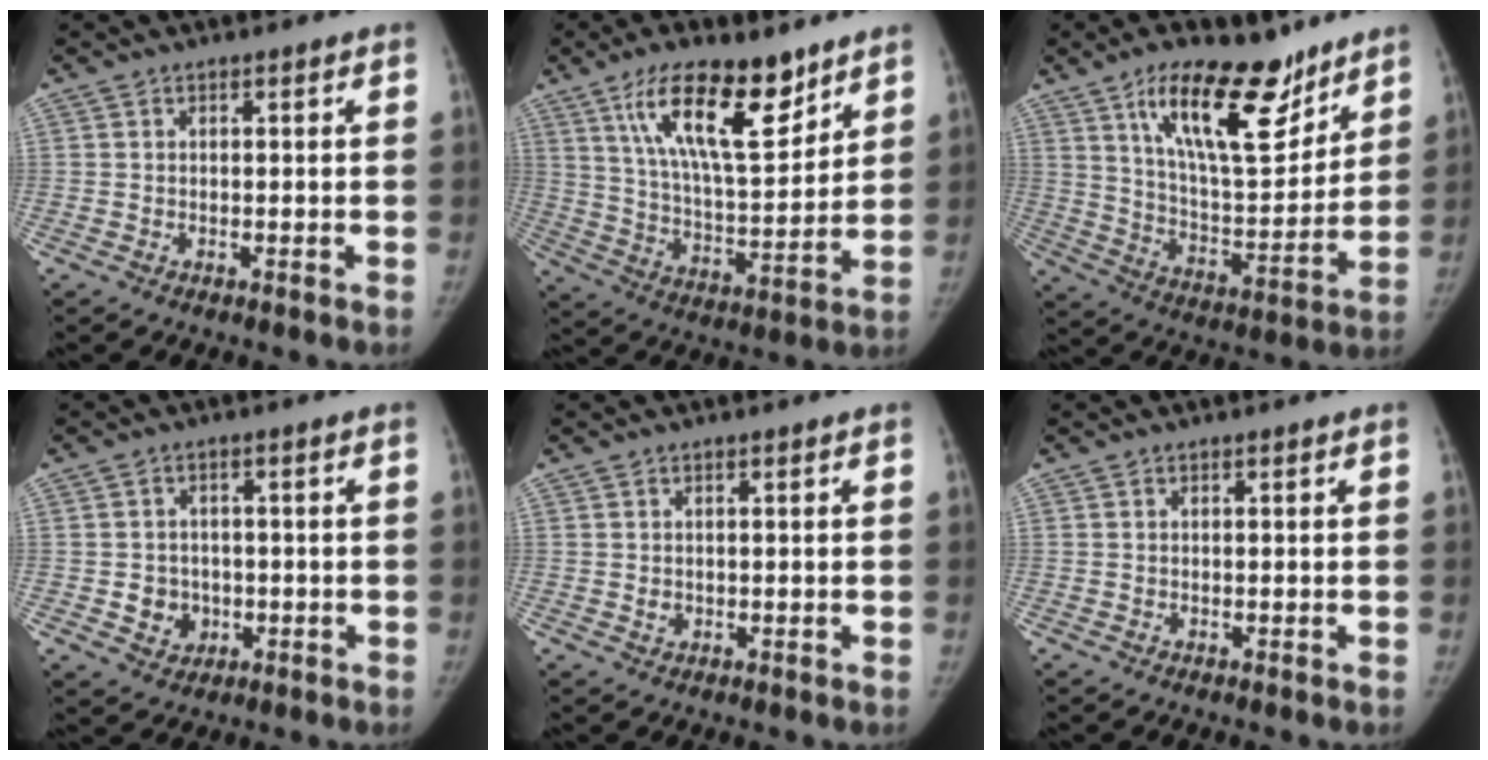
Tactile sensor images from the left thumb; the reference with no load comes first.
{"total": 18.0, "force": [10.9, 6.3, 12.9], "torque": [-0.184, -0.058, 0.196]}
{"total": 20.1, "force": [12.5, 7.9, 13.6], "torque": [-0.180, -0.075, 0.217]}
{"total": 5.0, "force": [-0.9, 4.5, 1.9], "torque": [-0.008, 0.007, -0.007]}
{"total": 1.3, "force": [0.3, 0.9, 0.8], "torque": [-0.010, -0.002, 0.010]}
{"total": 0.0}